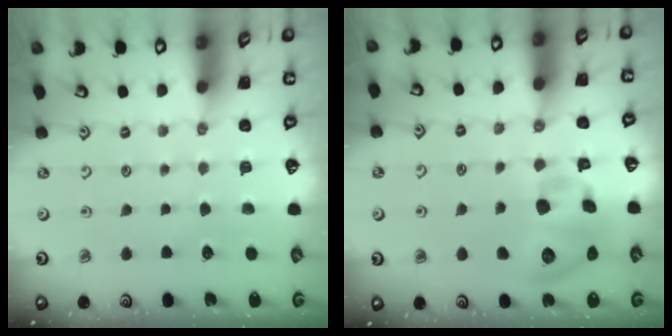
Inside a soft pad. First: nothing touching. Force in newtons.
{"total": 12.9, "press": 12.7, "slide": 2.0}